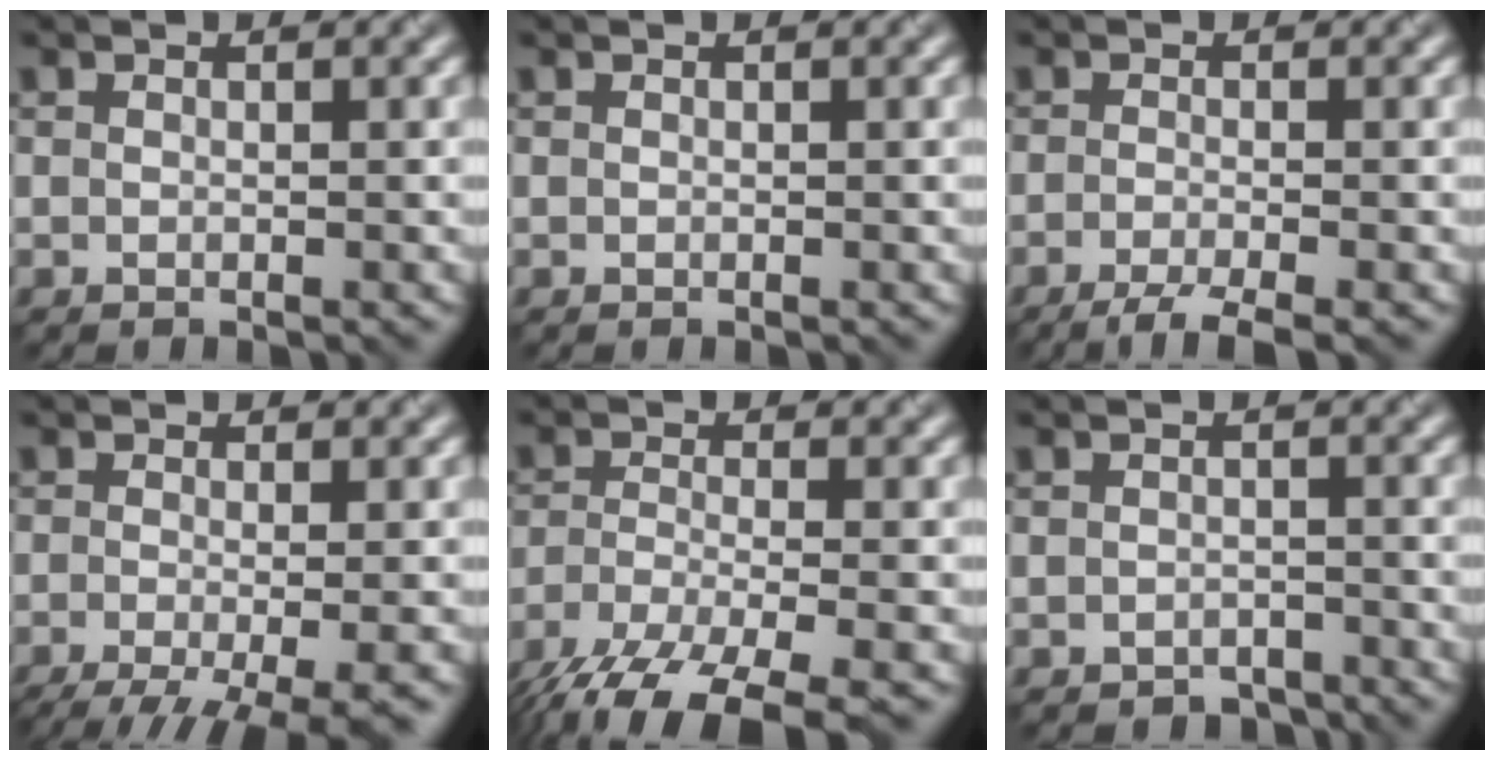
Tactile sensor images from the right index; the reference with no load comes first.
{"total": 0.0}
{"total": 3.2, "force": [-2.2, 0.6, 2.3], "torque": [-0.037, -0.005, -0.048]}
{"total": 8.5, "force": [-4.2, 3.0, 6.8], "torque": [-0.097, -0.021, -0.059]}
{"total": 8.5, "force": [-6.0, 2.4, 5.6], "torque": [-0.115, -0.022, -0.112]}
{"total": 1.5, "force": [-1.3, 0.7, 0.2], "torque": [0.000, 0.000, -0.020]}